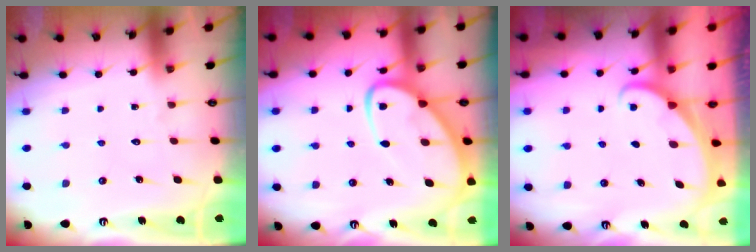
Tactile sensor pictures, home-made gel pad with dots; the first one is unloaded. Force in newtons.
{"total": 10.1, "press": 10.1, "slide": 1.0}
{"total": 1.2, "press": 1.2, "slide": 0.0}